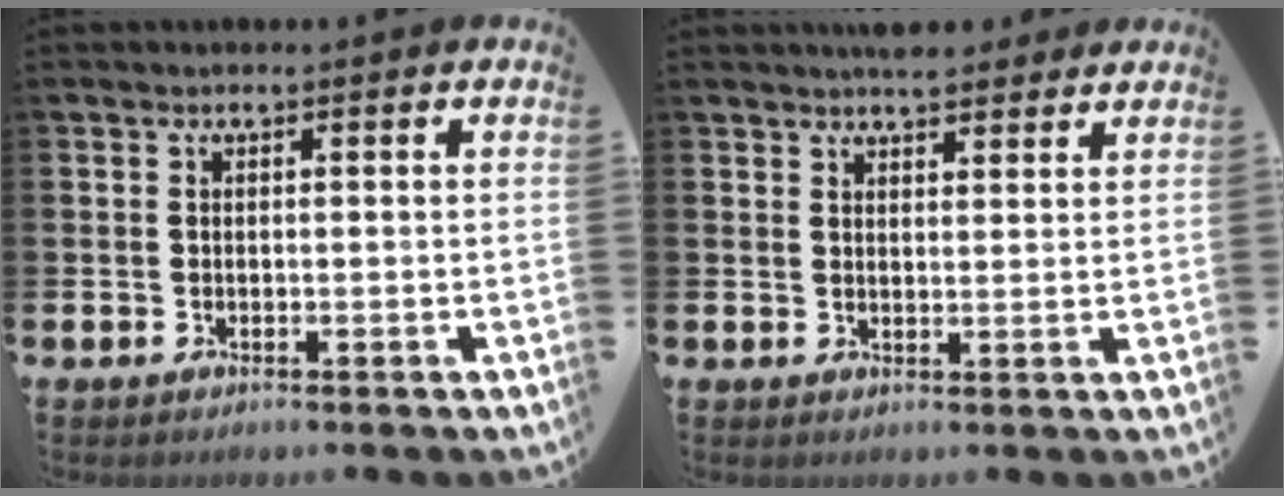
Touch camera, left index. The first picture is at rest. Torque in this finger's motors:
{"motor_torque": [-0.29, -0.92, -0.70, -0.03]}